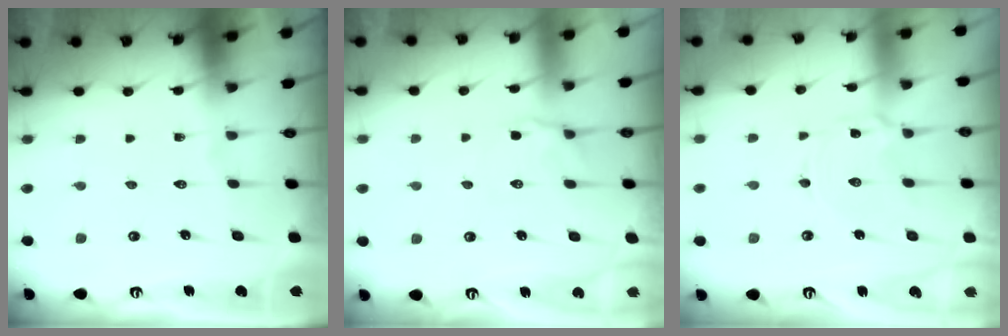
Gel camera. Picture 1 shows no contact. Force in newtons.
{"total": 2.8, "press": 2.6, "slide": 1.2}
{"total": 1.6, "press": 1.6, "slide": 0.3}